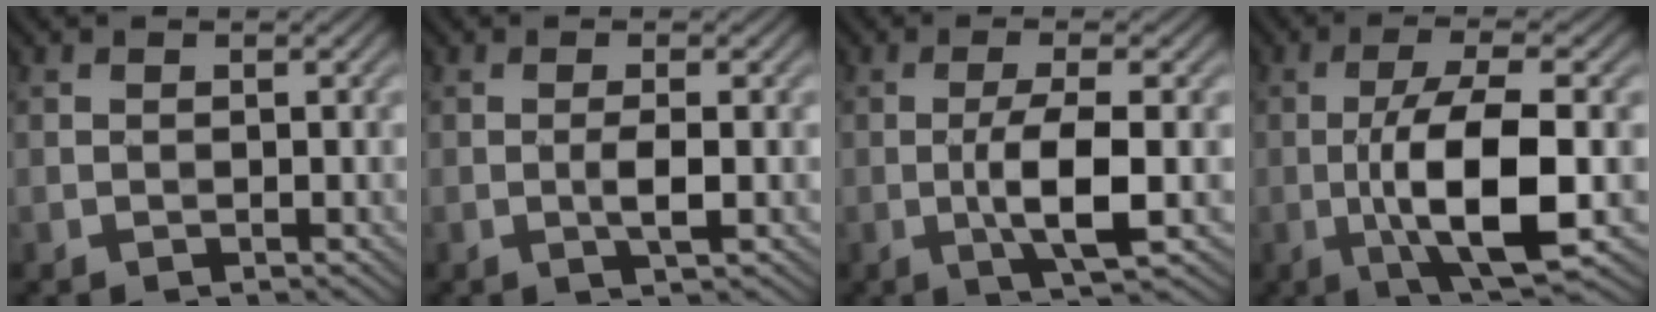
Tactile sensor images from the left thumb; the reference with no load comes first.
{"total": 2.1, "force": [-0.5, 0.1, 2.0], "torque": [-0.038, 0.002, -0.013]}
{"total": 5.6, "force": [-1.1, 1.0, 5.4], "torque": [-0.102, 0.001, -0.021]}
{"total": 10.7, "force": [-2.2, 2.9, 10.0], "torque": [-0.176, 0.001, -0.041]}